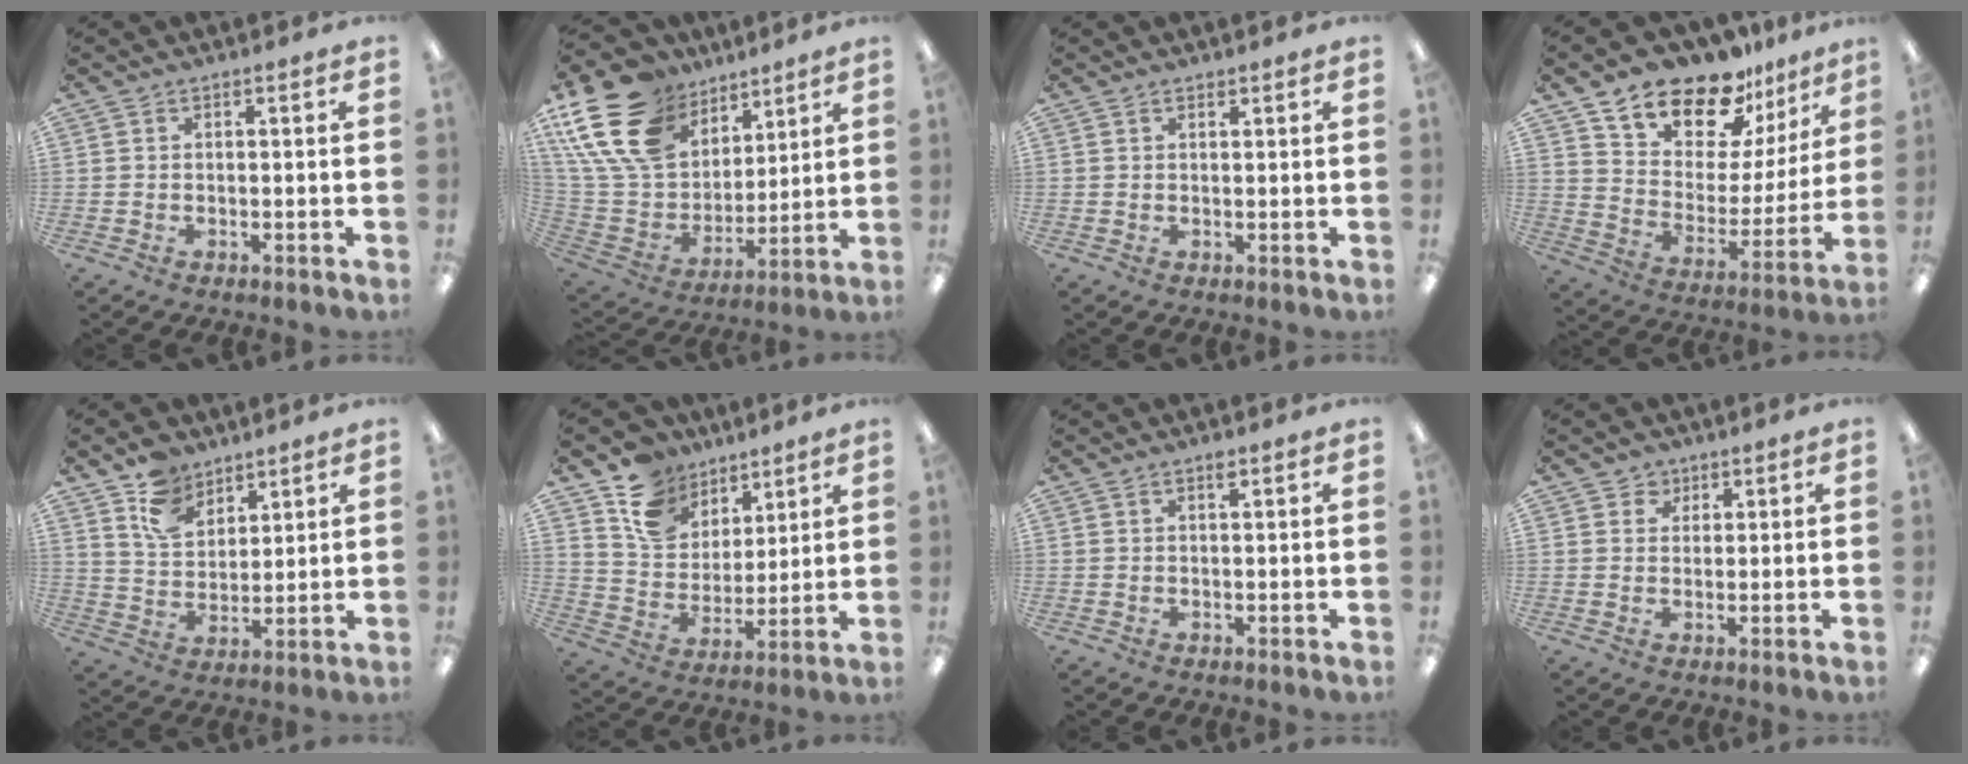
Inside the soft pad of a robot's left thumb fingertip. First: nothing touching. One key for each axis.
{"total": 22.3, "fx": 12.0, "fy": 15.0, "fz": 11.4, "tx": -0.236, "ty": -0.060, "tz": 0.225}
{"total": 0.9, "fx": 0.9, "fy": 0.3, "fz": 0.0, "tx": -0.001, "ty": 0.000, "tz": 0.016}
{"total": 19.0, "fx": 15.9, "fy": 8.2, "fz": 6.6, "tx": -0.134, "ty": -0.119, "tz": 0.286}
{"total": 10.6, "fx": 7.5, "fy": 6.7, "fz": 3.5, "tx": -0.076, "ty": -0.033, "tz": 0.146}
{"total": 13.4, "fx": 9.1, "fy": 9.1, "fz": 3.6, "tx": -0.081, "ty": -0.057, "tz": 0.178}
{"total": 1.3, "fx": 1.0, "fy": 0.3, "fz": 0.8, "tx": -0.011, "ty": -0.002, "tz": 0.015}
{"total": 3.2, "fx": 1.8, "fy": 2.6, "fz": 0.2, "tx": 0.003, "ty": -0.001, "tz": 0.030}